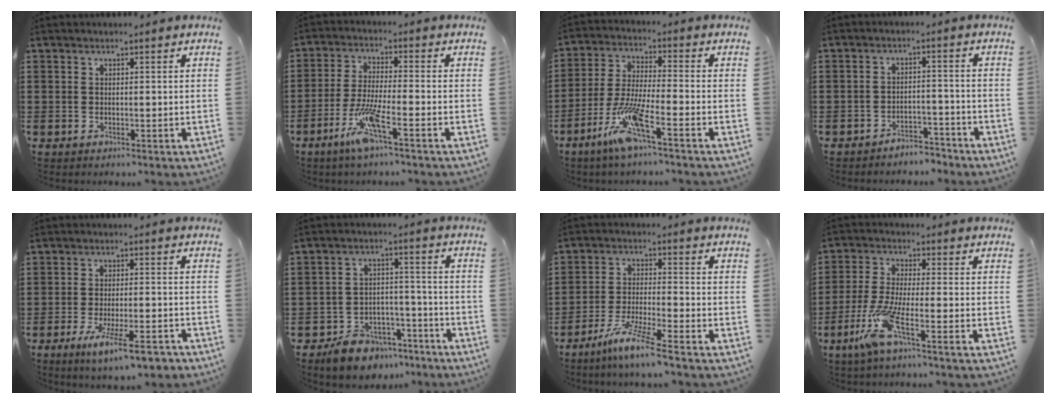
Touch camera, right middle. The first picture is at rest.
{"total": 7.3, "force": [-4.1, 0.9, 6.0], "torque": [-0.121, -0.005, -0.076]}
{"total": 8.9, "force": [-5.4, 0.9, 7.0], "torque": [-0.160, -0.012, -0.106]}
{"total": 3.6, "force": [-3.5, 0.4, -0.1], "torque": [-0.005, 0.003, -0.077]}
{"total": 7.6, "force": [-4.9, 1.3, 5.6], "torque": [-0.096, -0.002, -0.084]}
{"total": 7.0, "force": [-6.3, 2.9, 1.1], "torque": [-0.017, 0.035, -0.121]}
{"total": 7.4, "force": [-5.9, -0.4, 4.4], "torque": [-0.095, -0.017, -0.113]}
{"total": 8.2, "force": [-4.4, 1.1, 6.9], "torque": [-0.158, -0.010, -0.087]}